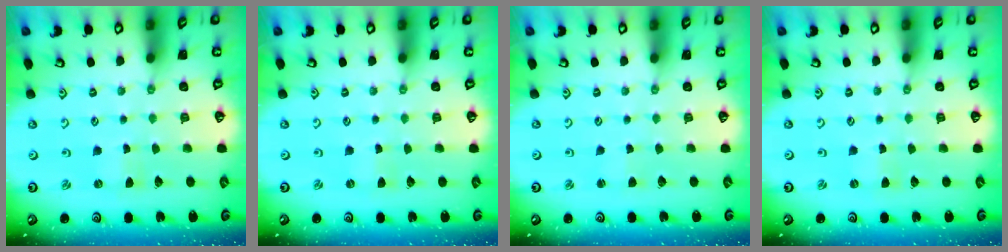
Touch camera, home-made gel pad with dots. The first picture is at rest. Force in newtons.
{"total": 0.0}
{"total": 1.6, "press": 1.6, "slide": 0.2}
{"total": 0.8, "press": 0.7, "slide": 0.2}